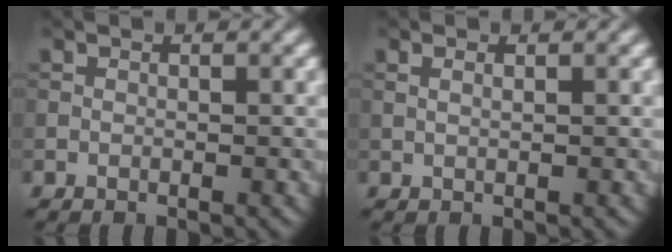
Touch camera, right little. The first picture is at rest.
{"total": 0.8, "force": [0.4, 0.2, 0.6], "torque": [-0.008, -0.007, 0.005]}